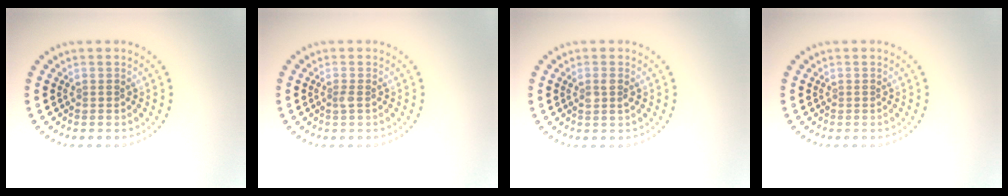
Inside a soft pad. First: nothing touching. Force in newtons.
{"total": 0.6, "press": 0.5, "slide": 0.2}
{"total": 1.3, "press": 1.1, "slide": 0.6}
{"total": 0.0}